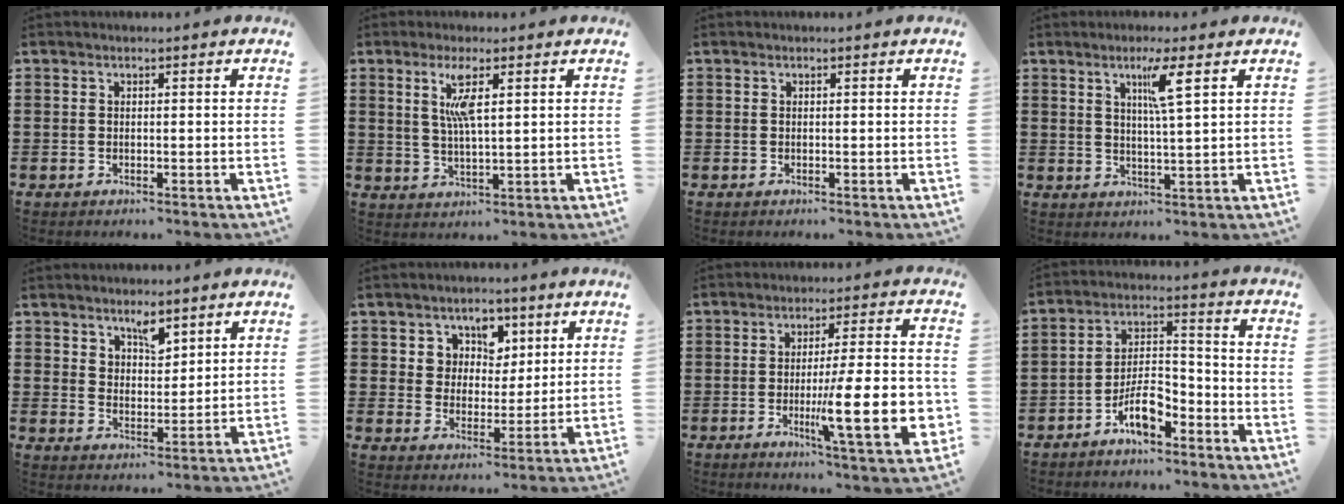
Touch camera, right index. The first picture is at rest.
{"total": 5.2, "force": [1.9, 0.9, 4.8], "torque": [-0.100, 0.003, 0.029]}
{"total": 0.0}
{"total": 5.1, "force": [2.5, -0.2, 4.4], "torque": [-0.079, -0.008, 0.035]}
{"total": 3.8, "force": [3.1, 1.7, 1.4], "torque": [-0.027, -0.001, 0.054]}
{"total": 5.2, "force": [2.5, 4.5, 0.7], "torque": [-0.037, 0.006, 0.041]}
{"total": 15.2, "force": [-3.3, 2.7, 14.5], "torque": [-0.229, -0.016, -0.055]}
{"total": 6.9, "force": [-4.6, 2.7, 4.4], "torque": [-0.092, 0.013, -0.087]}